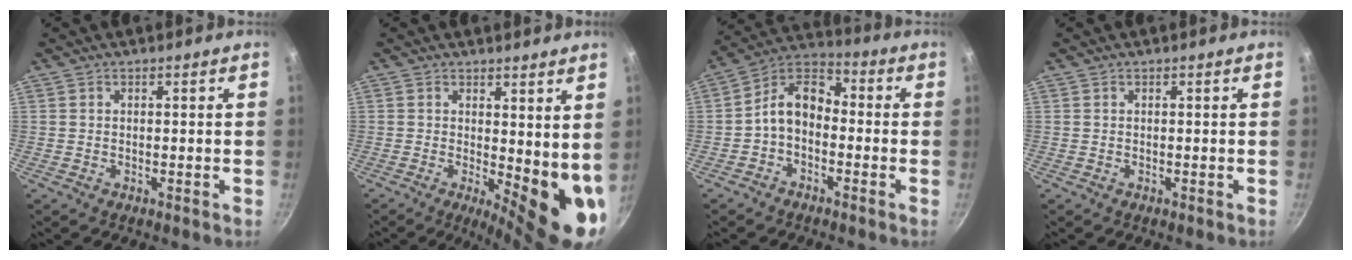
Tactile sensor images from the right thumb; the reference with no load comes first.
{"total": 10.5, "force": [1.1, 3.9, 9.7], "torque": [-0.104, -0.028, 0.020]}
{"total": 9.3, "force": [-1.9, 6.4, 6.5], "torque": [-0.094, 0.048, -0.056]}
{"total": 0.0}